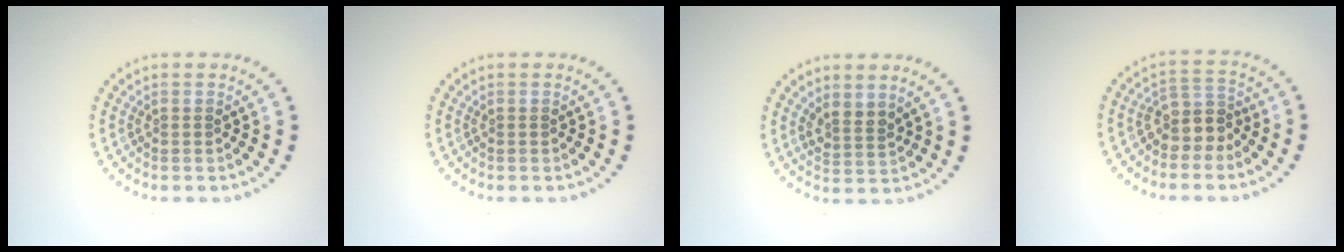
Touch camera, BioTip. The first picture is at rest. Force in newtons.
{"total": 0.0}
{"total": 1.9, "press": 1.4, "slide": 1.3}
{"total": 3.0, "press": 2.4, "slide": 1.8}